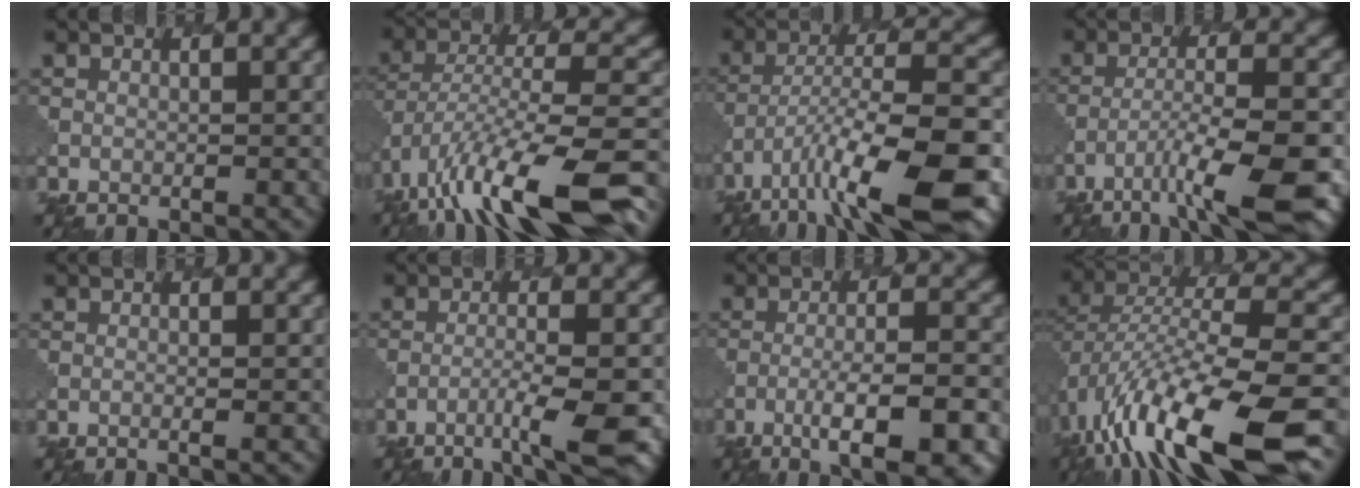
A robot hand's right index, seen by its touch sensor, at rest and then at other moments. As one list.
[{"total": 13.5, "force": [-8.1, 4.1, 10.0], "torque": [-0.185, 0.010, -0.130]}, {"total": 11.2, "force": [-6.3, 2.8, 8.8], "torque": [-0.147, 0.006, -0.105]}, {"total": 8.3, "force": [-4.7, 1.4, 6.7], "torque": [-0.105, 0.006, -0.072]}, {"total": 0.8, "force": [-0.3, 0.2, 0.8], "torque": [-0.005, 0.000, -0.013]}, {"total": 5.4, "force": [-2.9, 0.8, 4.5], "torque": [-0.065, 0.003, -0.045]}, {"total": 7.4, "force": [-3.6, 1.6, 6.3], "torque": [-0.099, 0.003, -0.053]}, {"total": 14.2, "force": [-7.4, 4.6, 11.2], "torque": [-0.217, -0.002, -0.123]}]